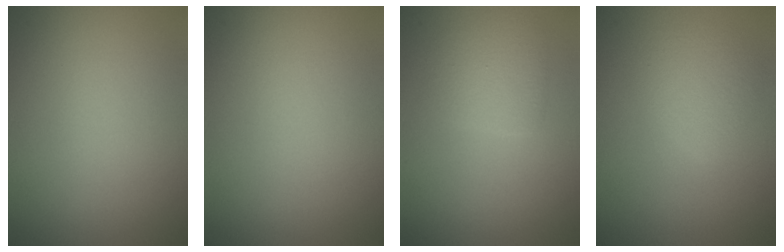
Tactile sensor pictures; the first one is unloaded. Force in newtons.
{"total": 0.0}
{"total": 2.3, "press": 2.3, "slide": 0.1}
{"total": 2.3, "press": 2.3, "slide": 0.1}